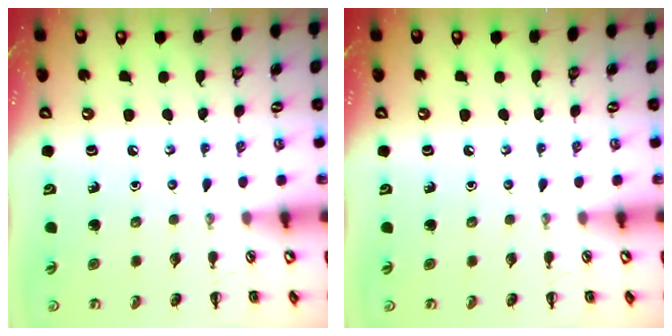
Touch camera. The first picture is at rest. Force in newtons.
{"total": 0.0}